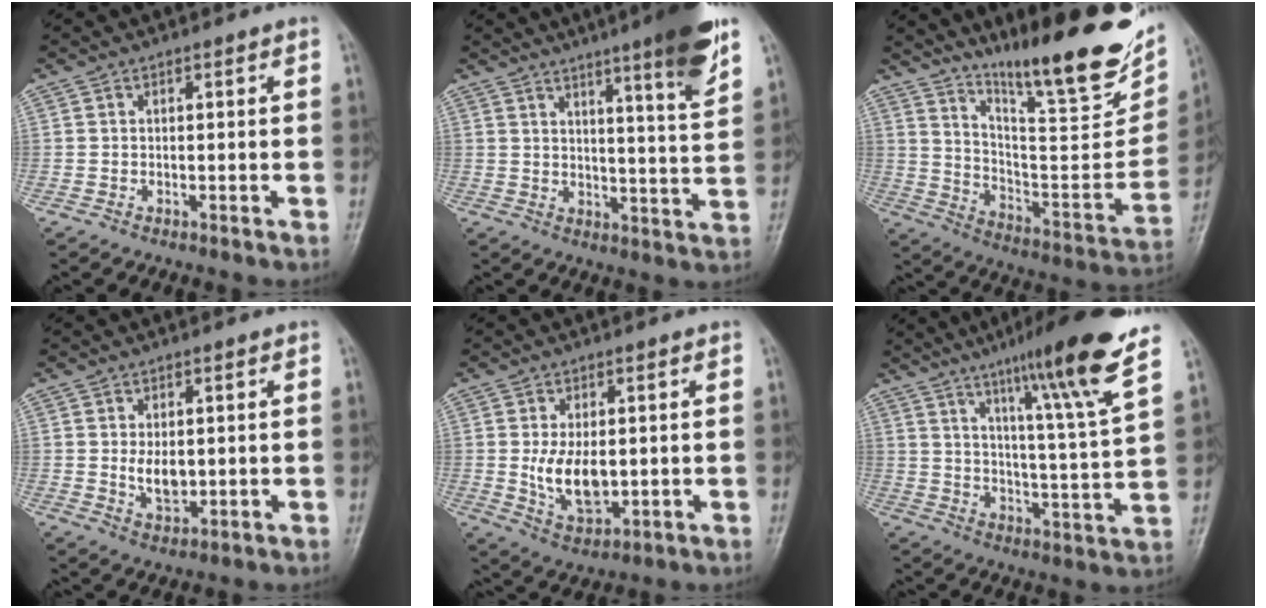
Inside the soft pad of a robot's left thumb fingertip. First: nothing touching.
{"total": 12.6, "force": [7.9, 0.8, 9.8], "torque": [-0.131, -0.044, 0.108]}
{"total": 25.6, "force": [17.6, 5.1, 17.9], "torque": [-0.243, -0.093, 0.283]}
{"total": 4.5, "force": [0.4, 2.8, 3.5], "torque": [-0.049, -0.010, 0.014]}
{"total": 8.4, "force": [0.0, 4.8, 6.9], "torque": [-0.110, -0.017, 0.011]}
{"total": 17.6, "force": [11.2, 0.1, 13.5], "torque": [-0.192, -0.056, 0.165]}